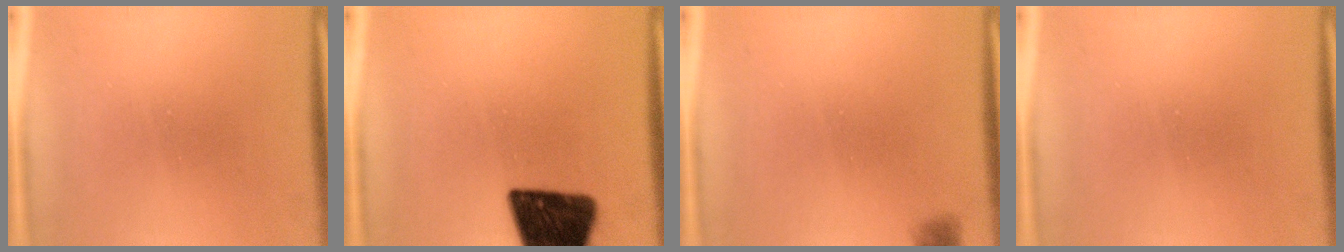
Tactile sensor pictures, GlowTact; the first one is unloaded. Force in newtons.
{"total": 16.3}
{"total": 1.2}
{"total": 0.0}